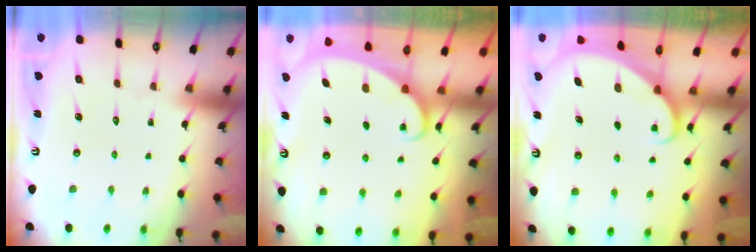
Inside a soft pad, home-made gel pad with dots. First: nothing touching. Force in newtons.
{"total": 1.9, "press": 1.9, "slide": 0.1}
{"total": 1.6, "press": 1.6, "slide": 0.1}